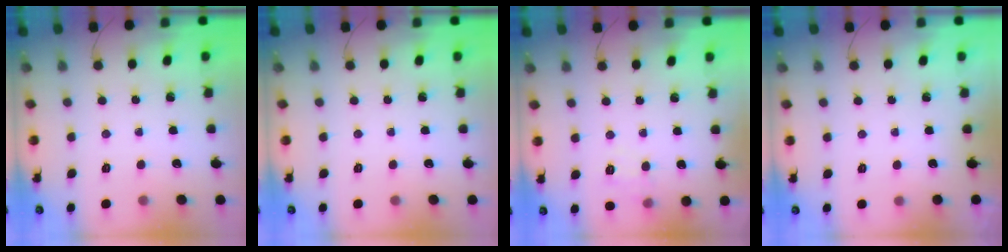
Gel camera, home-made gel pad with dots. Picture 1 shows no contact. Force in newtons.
{"total": 0.0}
{"total": 4.3, "press": 4.0, "slide": 1.6}
{"total": 1.9, "press": 1.9, "slide": 0.3}